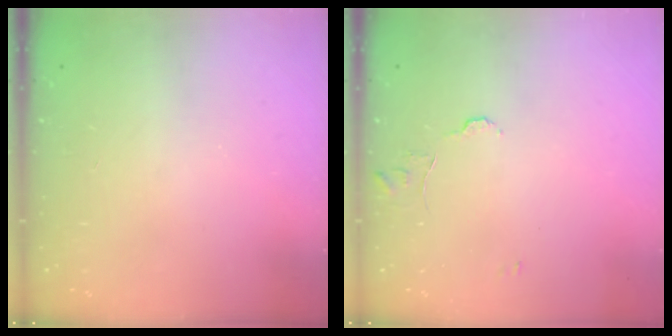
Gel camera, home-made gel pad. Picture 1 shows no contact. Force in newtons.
{"total": 5.8, "press": 5.8, "slide": 0.5}